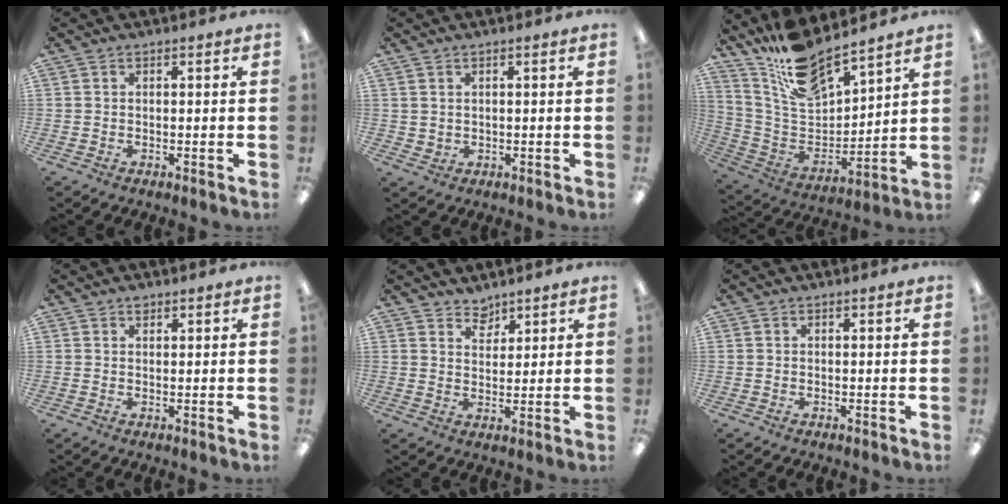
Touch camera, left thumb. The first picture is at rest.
{"total": 1.8, "force": [1.2, 1.2, 0.5], "torque": [-0.011, 0.001, 0.022]}
{"total": 15.3, "force": [13.8, 3.7, 5.6], "torque": [-0.132, -0.100, 0.249]}
{"total": 1.3, "force": [1.0, 0.6, 0.5], "torque": [-0.004, -0.003, 0.016]}
{"total": 4.1, "force": [3.7, 1.7, 0.2], "torque": [0.003, -0.025, 0.068]}
{"total": 0.0}